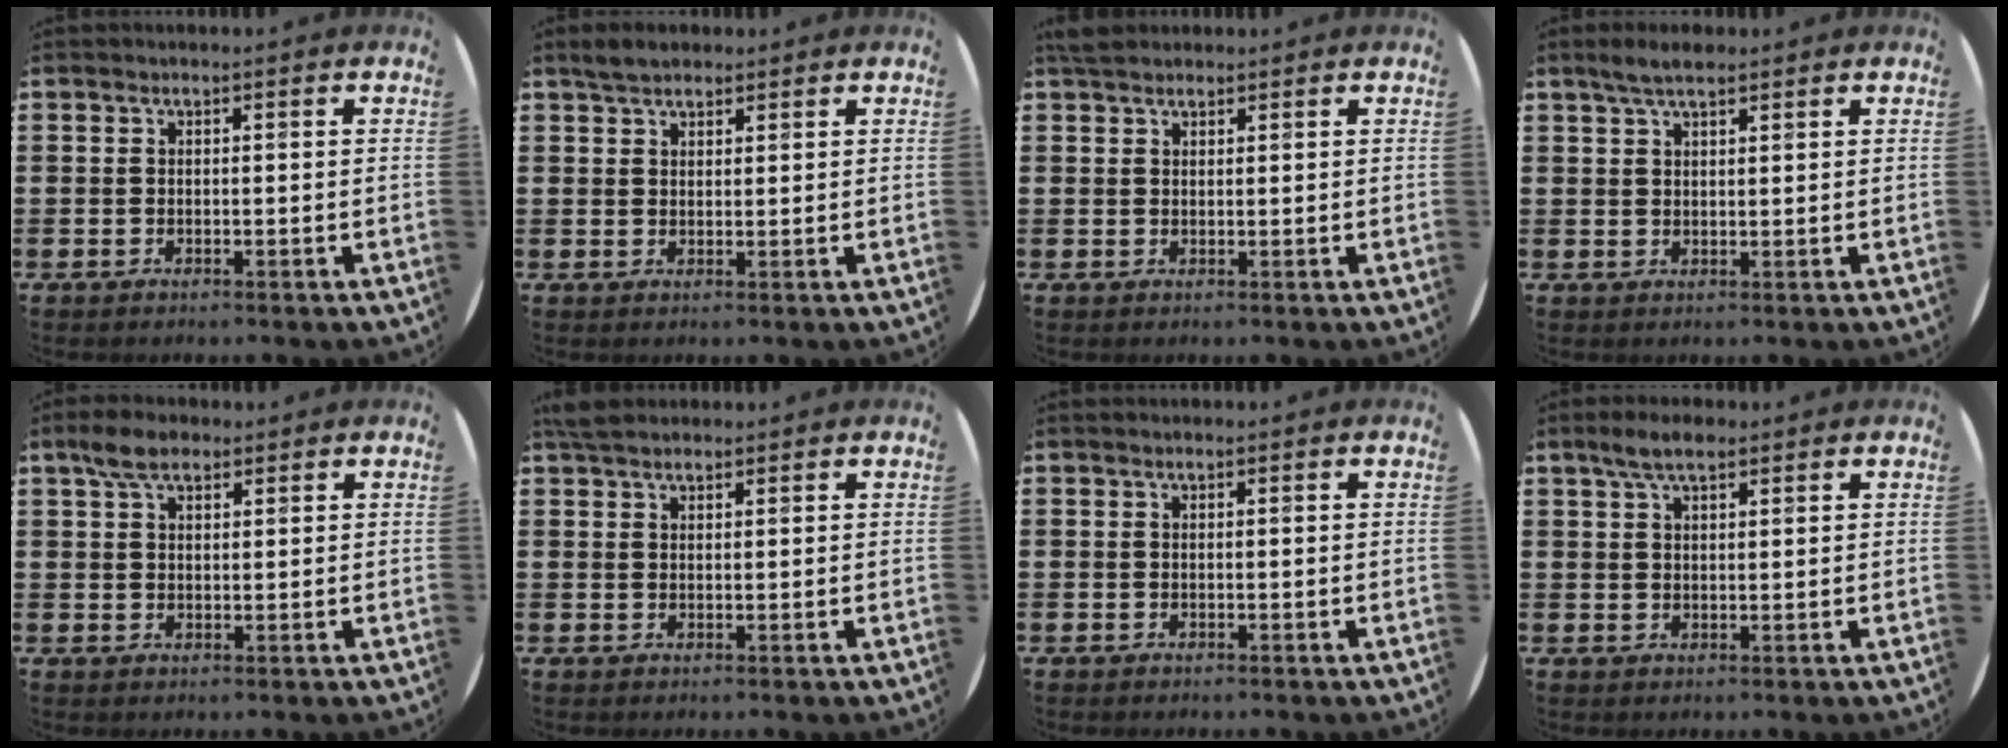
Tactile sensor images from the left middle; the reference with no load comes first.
{"total": 2.7, "force": [2.4, 1.1, 0.7], "torque": [-0.009, 0.005, 0.045]}
{"total": 2.1, "force": [1.9, 0.8, 0.6], "torque": [-0.007, 0.004, 0.034]}
{"total": 3.0, "force": [2.4, 0.8, 1.7], "torque": [-0.028, 0.003, 0.041]}
{"total": 4.2, "force": [3.0, 2.1, 2.0], "torque": [-0.036, 0.008, 0.055]}
{"total": 2.5, "force": [2.2, 1.0, 0.8], "torque": [-0.013, 0.005, 0.039]}
{"total": 0.0}
{"total": 3.8, "force": [2.8, 1.3, 2.1], "torque": [-0.038, 0.005, 0.049]}